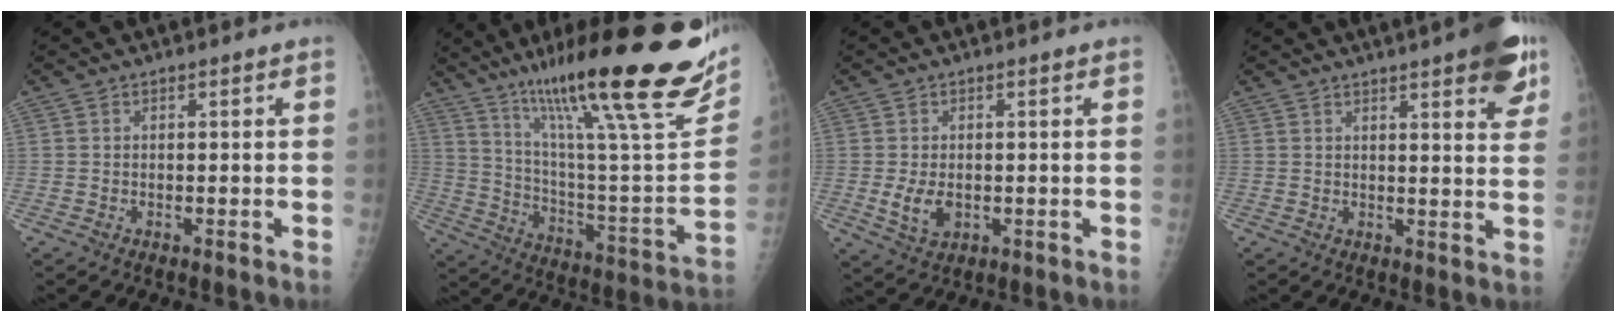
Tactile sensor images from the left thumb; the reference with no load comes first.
{"total": 32.1, "force": [21.0, 4.5, 23.8], "torque": [-0.348, -0.077, 0.329]}
{"total": 4.8, "force": [-0.6, 3.2, 3.5], "torque": [-0.061, -0.008, -0.002]}
{"total": 11.6, "force": [6.9, 2.9, 8.9], "torque": [-0.086, -0.024, 0.081]}